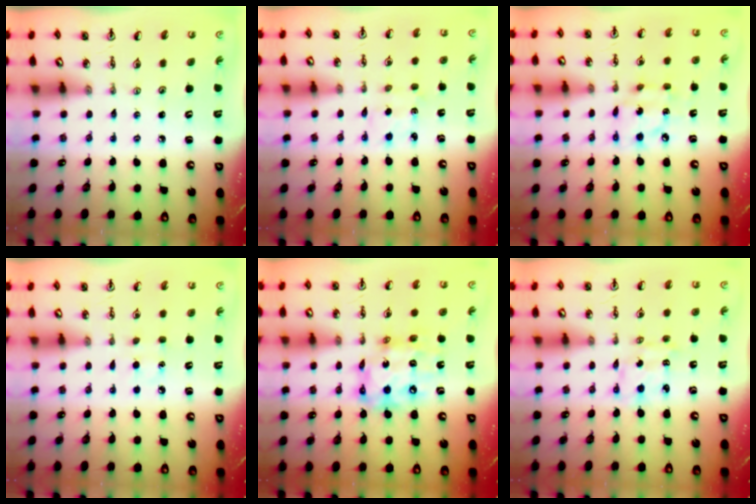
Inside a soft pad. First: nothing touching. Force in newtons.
{"total": 2.5, "press": 2.4, "slide": 0.6}
{"total": 7.1, "press": 7.1, "slide": 0.4}
{"total": 6.3, "press": 6.3, "slide": 0.7}
{"total": 13.5, "press": 13.5, "slide": 1.2}
{"total": 1.9, "press": 1.9, "slide": 0.1}